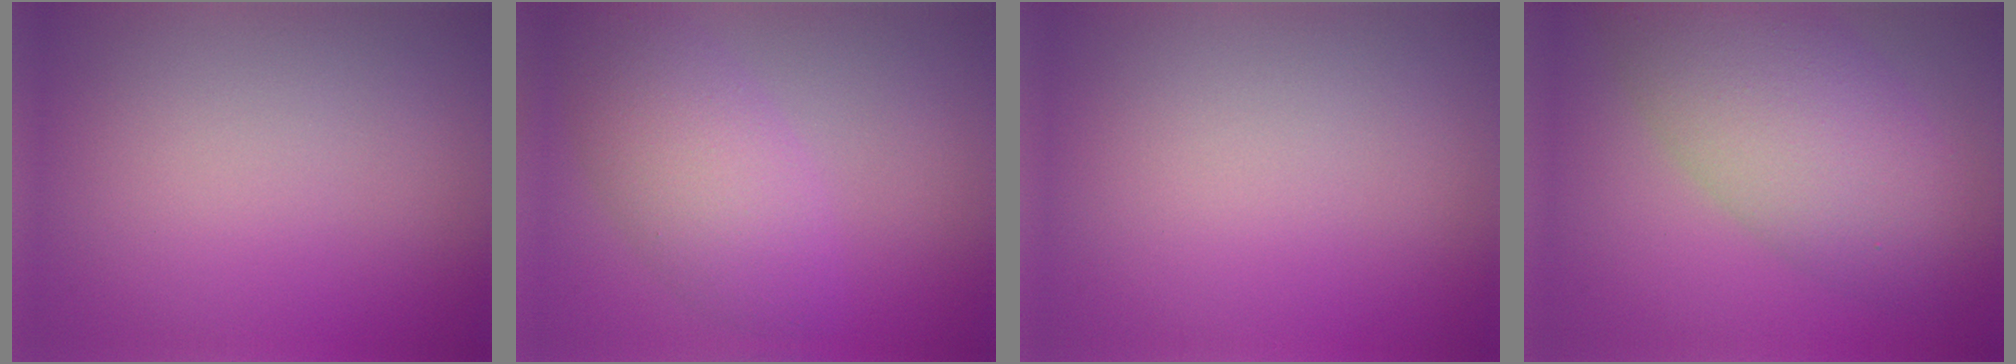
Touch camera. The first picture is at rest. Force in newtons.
{"total": 5.0, "press": 5.0, "slide": 0.1}
{"total": 0.0}
{"total": 8.0, "press": 8.0, "slide": 0.3}